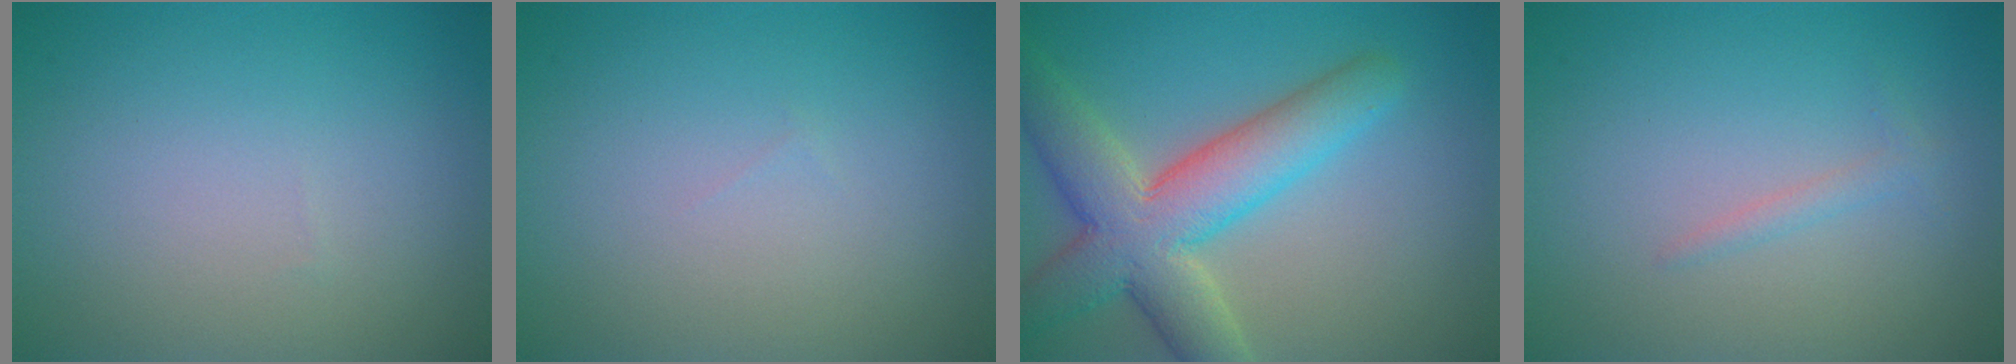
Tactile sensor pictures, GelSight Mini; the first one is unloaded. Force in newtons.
{"total": 0.0}
{"total": 8.5, "press": 8.5, "slide": 0.7}
{"total": 1.0, "press": 1.0, "slide": 0.1}